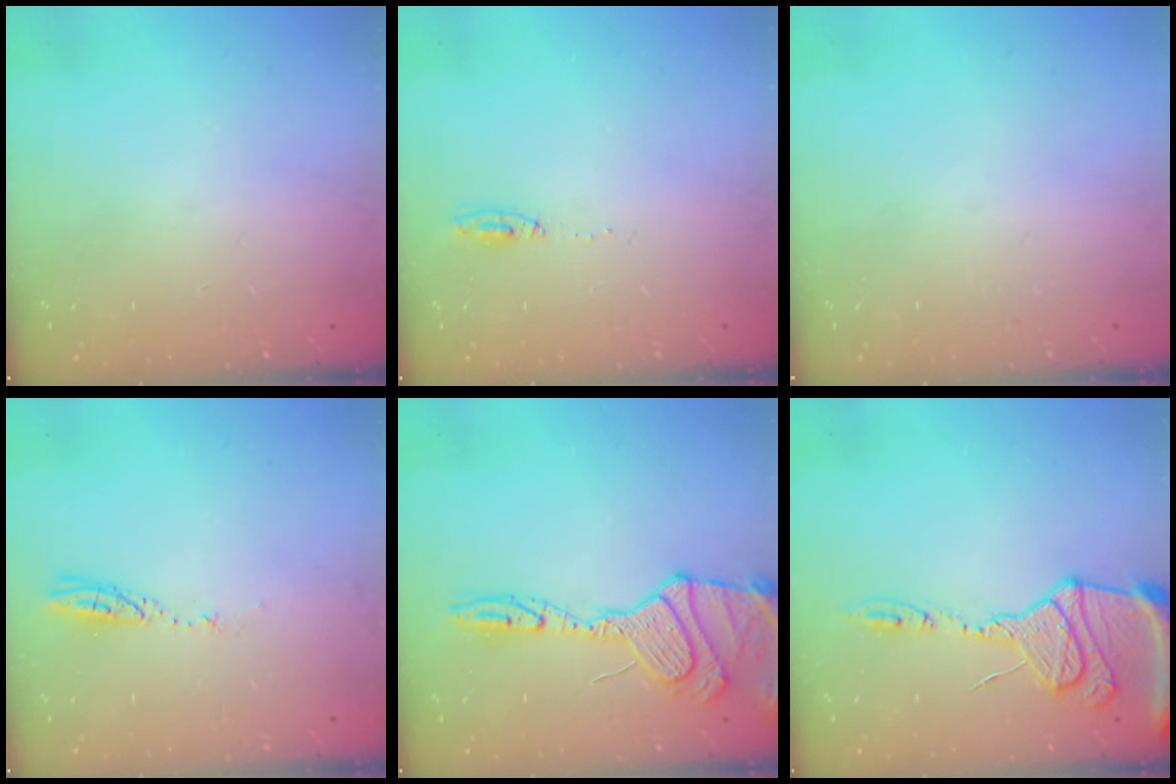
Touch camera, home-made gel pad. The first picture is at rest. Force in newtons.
{"total": 8.0, "press": 4.1, "slide": 6.9}
{"total": 0.0}
{"total": 3.7, "press": 3.7, "slide": 0.2}
{"total": 17.2, "press": 17.2, "slide": 1.7}
{"total": 15.3, "press": 15.2, "slide": 1.4}